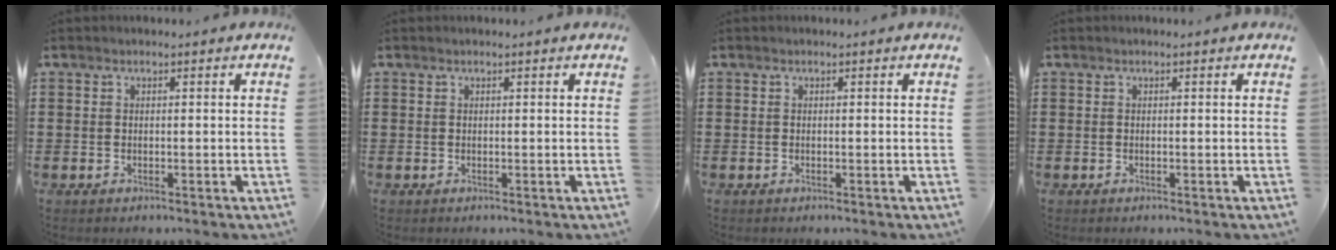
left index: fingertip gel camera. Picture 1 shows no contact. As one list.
[{"total": 0.0}, {"total": 0.0}, {"total": 0.0}]